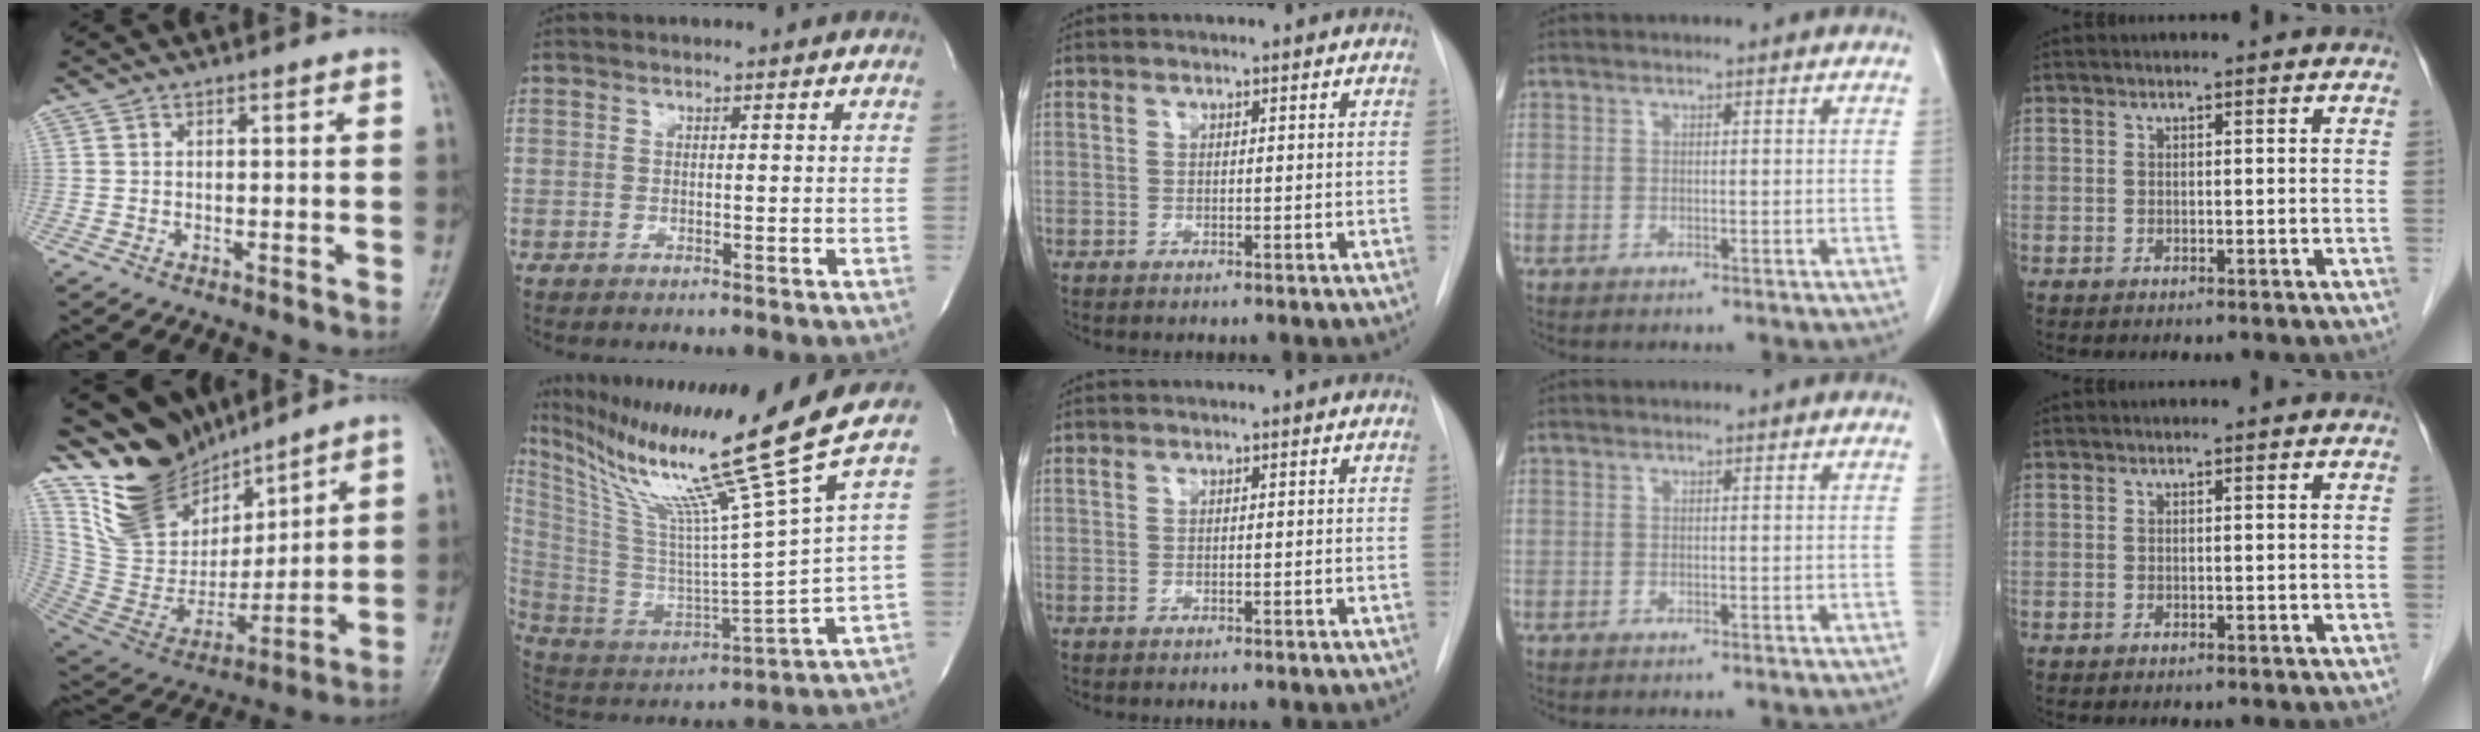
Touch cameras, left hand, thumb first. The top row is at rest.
{"thumb": {"total": 19.1, "force": [14.9, 9.7, 7.0], "torque": [-0.083, -0.080, 0.293]}, "index": {"total": 23.9, "force": [17.8, -4.2, 15.4], "torque": [-0.289, -0.057, 0.299]}}